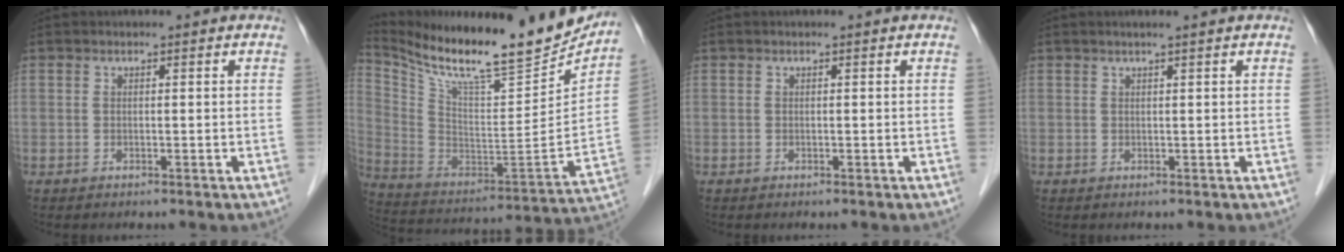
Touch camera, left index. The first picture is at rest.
{"total": 26.0, "force": [22.5, 3.9, 12.4], "torque": [-0.224, -0.050, 0.345]}
{"total": 0.0}
{"total": 1.5, "force": [1.1, -0.3, 1.0], "torque": [-0.016, 0.006, 0.022]}